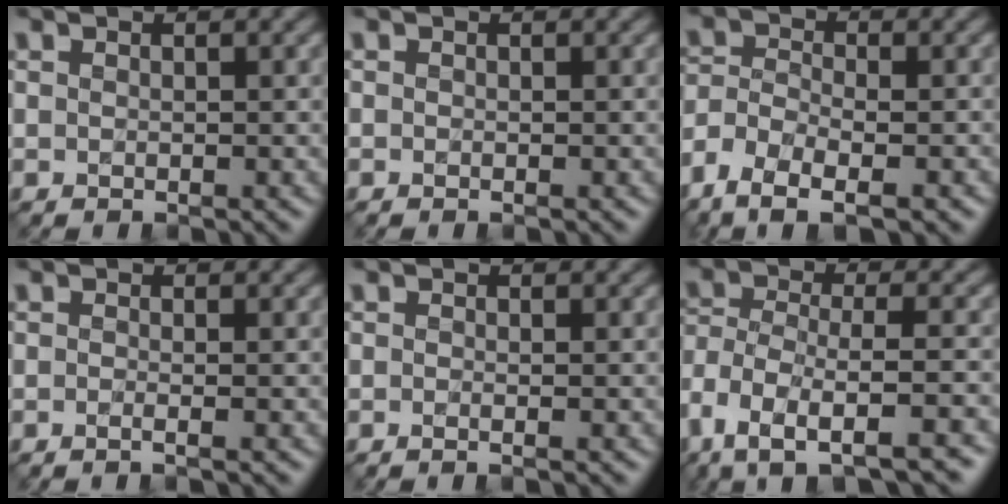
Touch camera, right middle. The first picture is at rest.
{"total": 0.0}
{"total": 7.4, "force": [-5.1, 3.0, 4.4], "torque": [-0.083, -0.016, -0.081]}
{"total": 1.2, "force": [-0.4, 0.5, 1.1], "torque": [-0.011, -0.012, -0.017]}
{"total": 1.0, "force": [-0.3, 0.4, 0.9], "torque": [-0.012, -0.011, -0.010]}
{"total": 9.1, "force": [-5.8, 3.8, 6.0], "torque": [-0.112, 0.007, -0.097]}